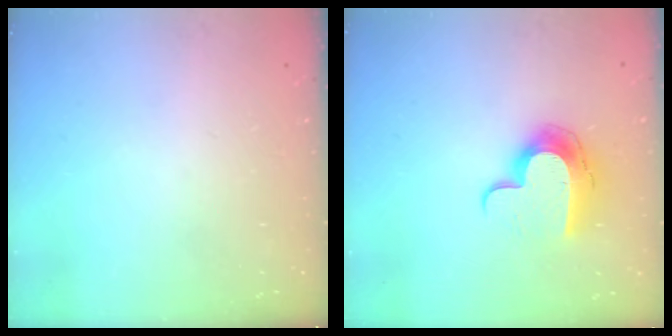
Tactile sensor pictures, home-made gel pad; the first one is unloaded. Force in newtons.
{"total": 12.2, "press": 12.2, "slide": 0.3}